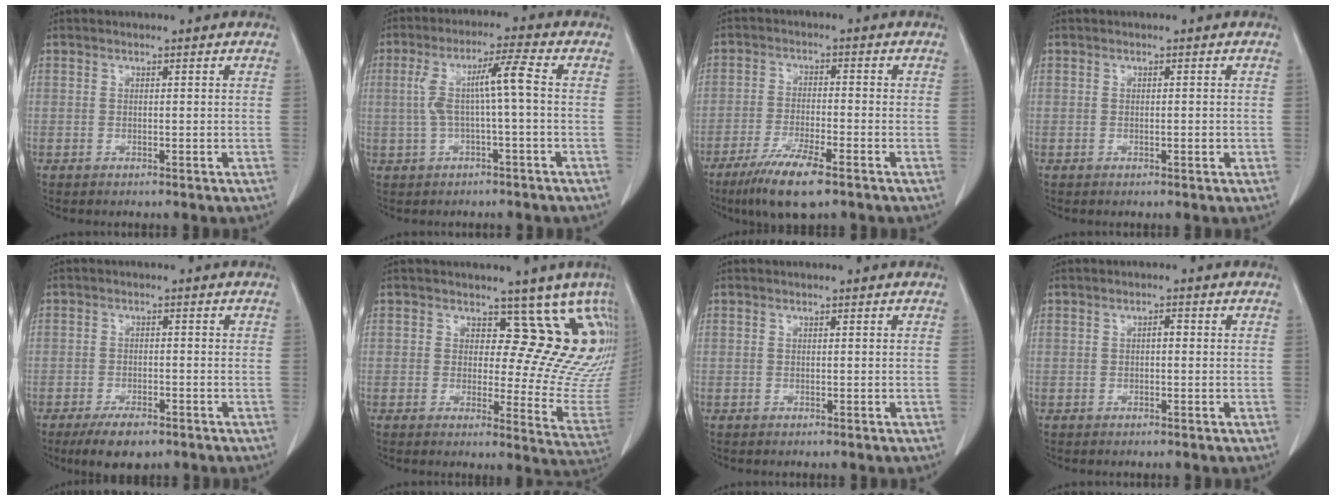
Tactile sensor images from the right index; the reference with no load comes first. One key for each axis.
{"total": 6.7, "fx": 0.1, "fy": 0.0, "fz": 6.7, "tx": -0.135, "ty": 0.028, "tz": 0.004}
{"total": 8.4, "fx": -5.5, "fy": 1.0, "fz": 6.3, "tx": -0.119, "ty": -0.019, "tz": -0.096}
{"total": 0.9, "fx": -0.3, "fy": 0.2, "fz": 0.9, "tx": -0.016, "ty": 0.000, "tz": -0.003}
{"total": 5.3, "fx": -3.7, "fy": 2.0, "fz": 3.3, "tx": -0.056, "ty": -0.004, "tz": -0.057}
{"total": 13.8, "fx": 10.0, "fy": 6.2, "fz": 7.3, "tx": -0.058, "ty": -0.034, "tz": 0.083}
{"total": 0.0}
{"total": 1.1, "fx": 0.0, "fy": 0.4, "fz": 1.0, "tx": -0.014, "ty": 0.004, "tz": -0.002}